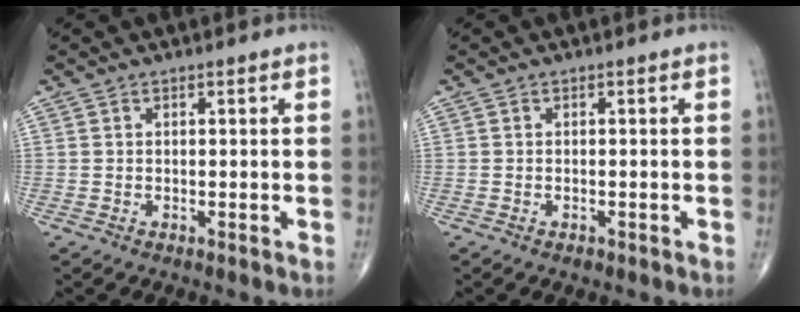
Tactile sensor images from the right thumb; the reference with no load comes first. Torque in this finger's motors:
{"motor_torque": [-0.35, 0.34, -0.14, 0.10, -0.04]}